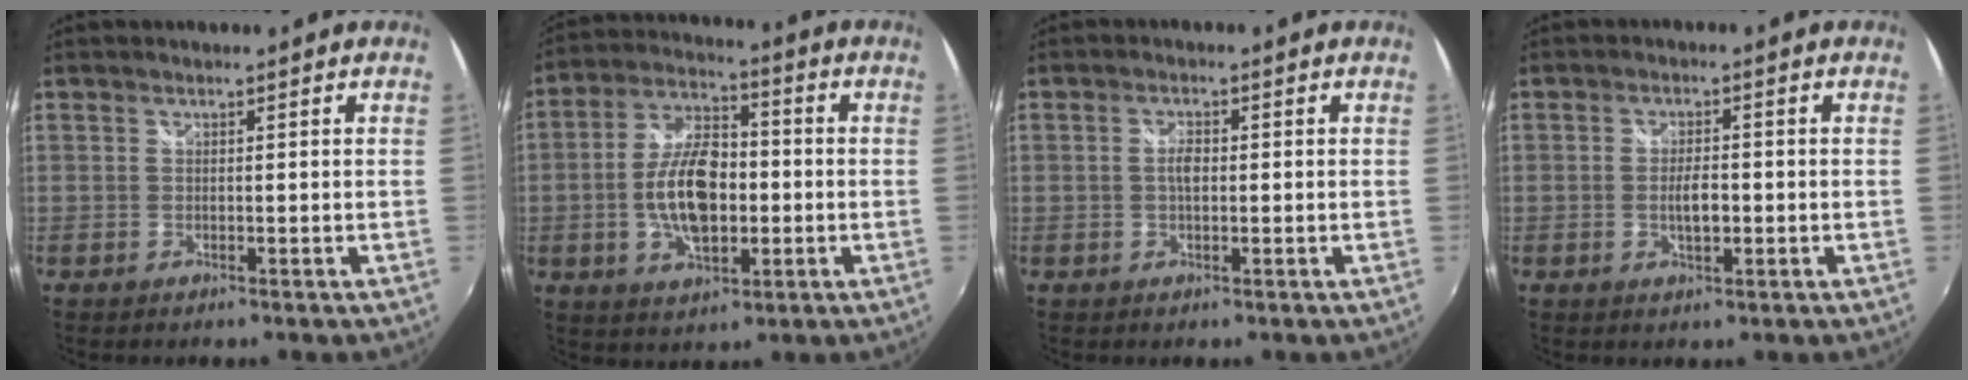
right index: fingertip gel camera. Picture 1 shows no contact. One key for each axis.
{"total": 13.4, "fx": -2.0, "fy": 7.0, "fz": 11.3, "tx": -0.224, "ty": 0.008, "tz": -0.035}
{"total": 2.4, "fx": -0.1, "fy": 1.2, "fz": 2.1, "tx": -0.039, "ty": 0.002, "tz": -0.004}
{"total": 3.8, "fx": -0.8, "fy": 1.4, "fz": 3.5, "tx": -0.065, "ty": -0.001, "tz": -0.012}